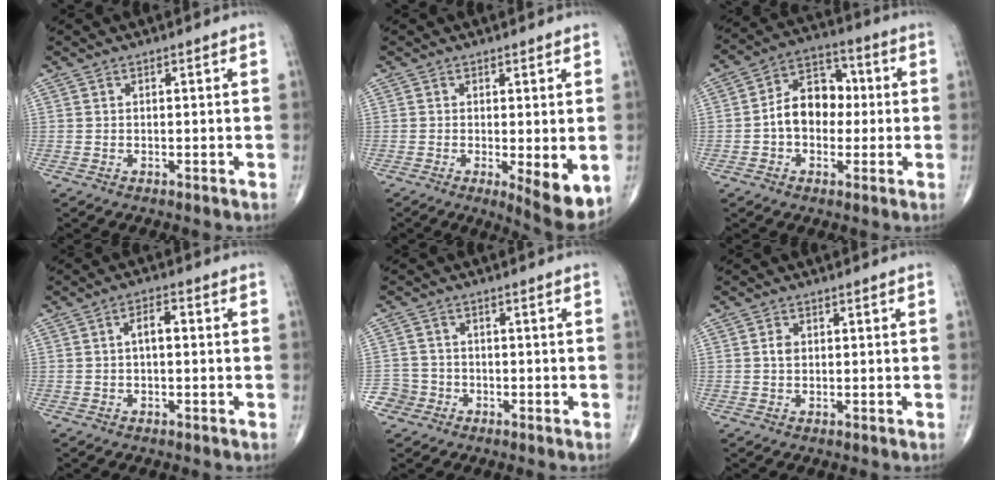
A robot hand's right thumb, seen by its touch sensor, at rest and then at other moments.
{"total": 7.1, "force": [-1.3, 1.9, 6.7], "torque": [-0.091, -0.021, -0.017]}
{"total": 10.9, "force": [-0.4, 8.0, 7.5], "torque": [-0.093, 0.035, -0.019]}
{"total": 3.7, "force": [0.2, 1.8, 3.2], "torque": [-0.053, 0.014, 0.000]}
{"total": 3.8, "force": [-1.8, 3.4, -0.3], "torque": [0.027, 0.017, -0.038]}
{"total": 1.6, "force": [0.2, 1.2, 1.1], "torque": [-0.016, 0.003, 0.004]}